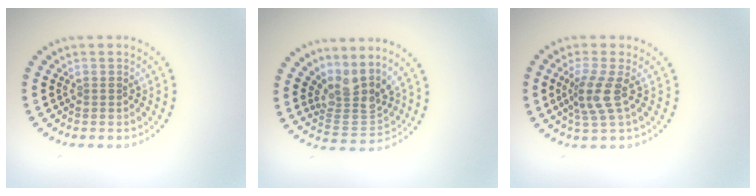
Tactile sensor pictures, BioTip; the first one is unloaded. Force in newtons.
{"total": 3.5, "press": 2.4, "slide": 2.6}
{"total": 2.9, "press": 2.2, "slide": 1.9}